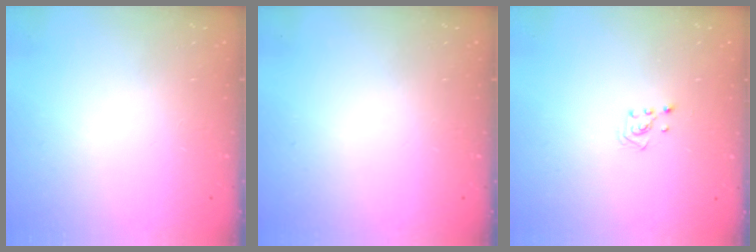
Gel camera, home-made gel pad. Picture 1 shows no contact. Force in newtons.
{"total": 0.0}
{"total": 2.6, "press": 2.5, "slide": 0.6}